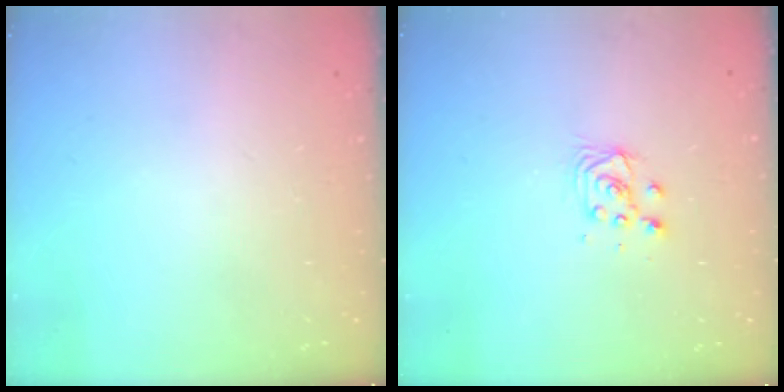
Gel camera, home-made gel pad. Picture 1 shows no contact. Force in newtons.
{"total": 3.7, "press": 3.7, "slide": 0.3}